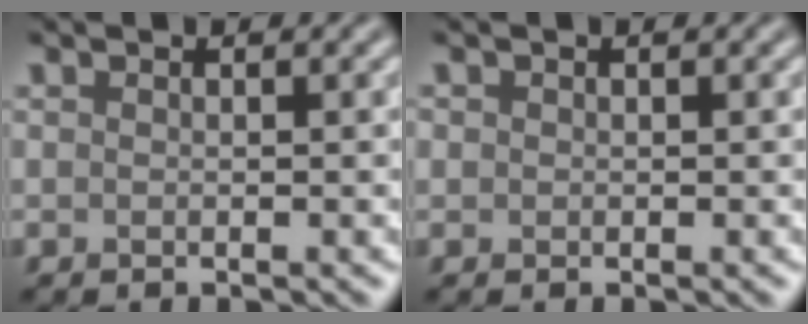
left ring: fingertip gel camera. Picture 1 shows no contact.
{"total": 0.5, "force": [0.1, 0.5, 0.0], "torque": [0.005, 0.000, 0.000]}